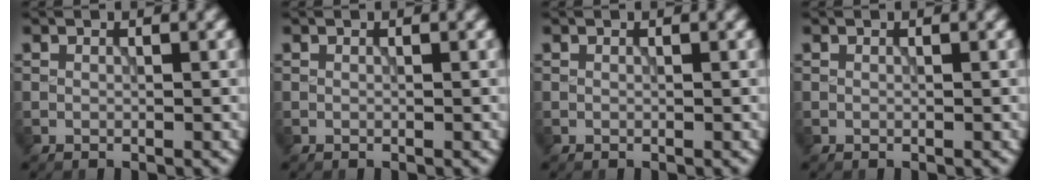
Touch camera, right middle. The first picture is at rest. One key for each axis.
{"total": 0.0}
{"total": 0.0}
{"total": 0.0}